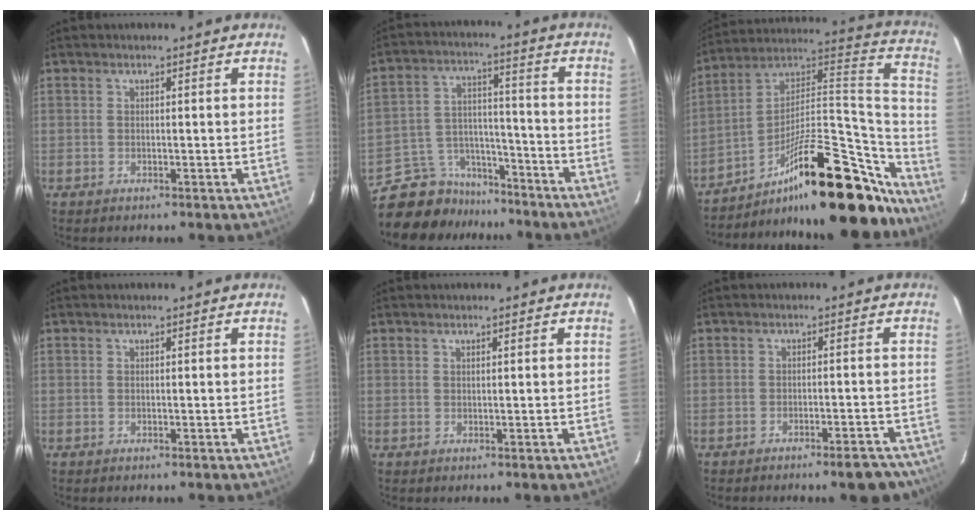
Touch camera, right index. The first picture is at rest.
{"total": 12.6, "force": [-10.5, 6.7, 1.8], "torque": [-0.054, 0.047, -0.161]}
{"total": 32.2, "force": [-23.2, 9.8, 20.1], "torque": [-0.255, 0.041, -0.350]}
{"total": 0.0}
{"total": 0.6, "force": [0.3, 0.5, 0.0], "torque": [0.002, 0.002, 0.006]}
{"total": 5.7, "force": [-4.8, 1.6, 2.6], "torque": [-0.034, 0.010, -0.049]}